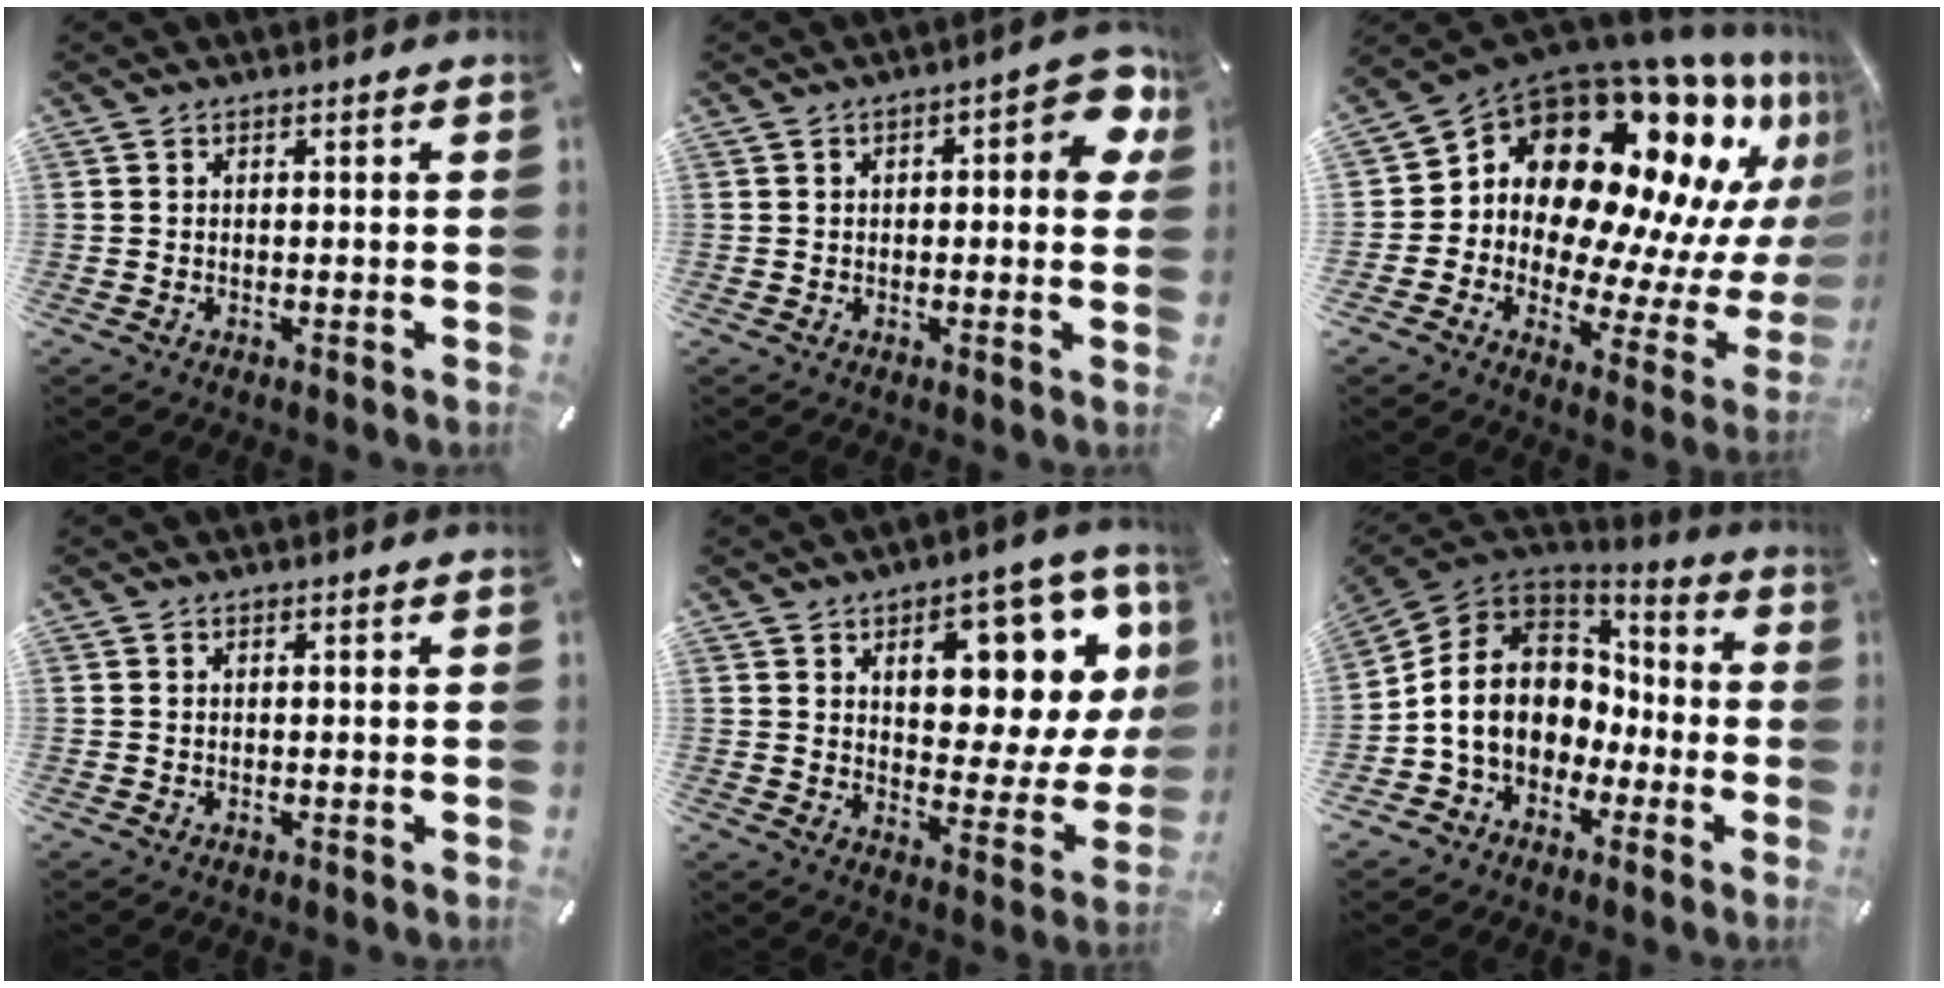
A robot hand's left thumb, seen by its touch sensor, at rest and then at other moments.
{"total": 8.0, "force": [1.3, 3.6, 7.0], "torque": [-0.071, -0.010, 0.014]}
{"total": 18.8, "force": [11.4, 11.7, 9.4], "torque": [-0.146, -0.136, 0.203]}
{"total": 0.0}
{"total": 15.4, "force": [8.4, 8.1, 10.1], "torque": [-0.121, -0.068, 0.137]}
{"total": 13.4, "force": [-1.1, 11.7, 6.5], "torque": [-0.150, 0.010, -0.018]}